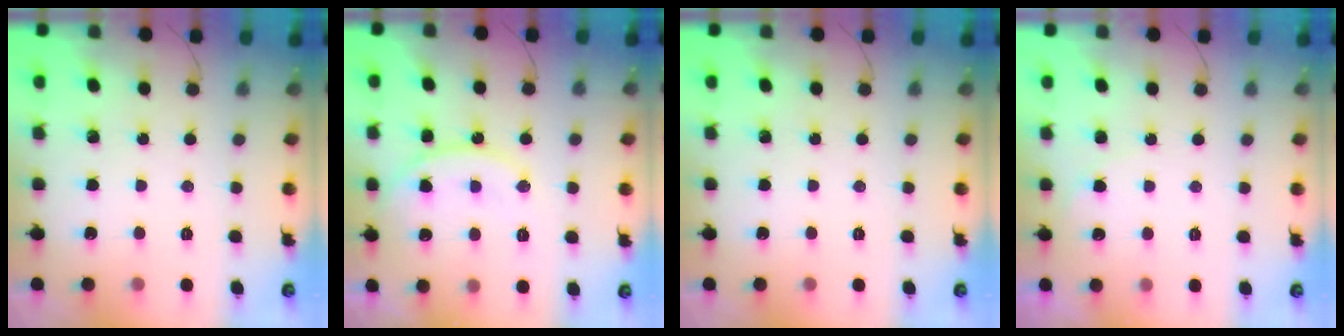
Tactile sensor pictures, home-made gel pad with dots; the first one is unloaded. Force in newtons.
{"total": 13.4, "press": 13.3, "slide": 1.2}
{"total": 0.0}
{"total": 3.5, "press": 3.5, "slide": 0.2}